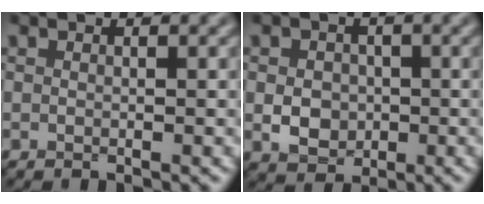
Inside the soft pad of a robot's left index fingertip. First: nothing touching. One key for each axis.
{"total": 3.4, "fx": -0.4, "fy": 2.7, "fz": 2.0, "tx": -0.038, "ty": -0.003, "tz": -0.010}